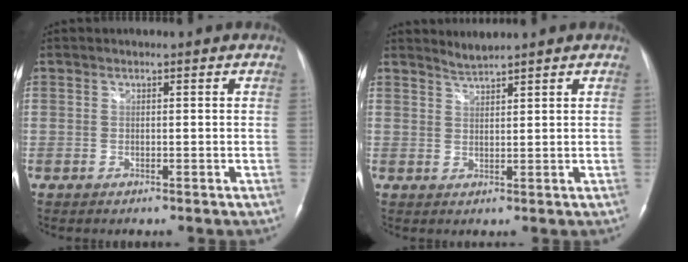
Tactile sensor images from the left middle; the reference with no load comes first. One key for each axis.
{"total": 1.9, "fx": 1.8, "fy": -0.6, "fz": -0.1, "tx": -0.001, "ty": -0.002, "tz": 0.040}